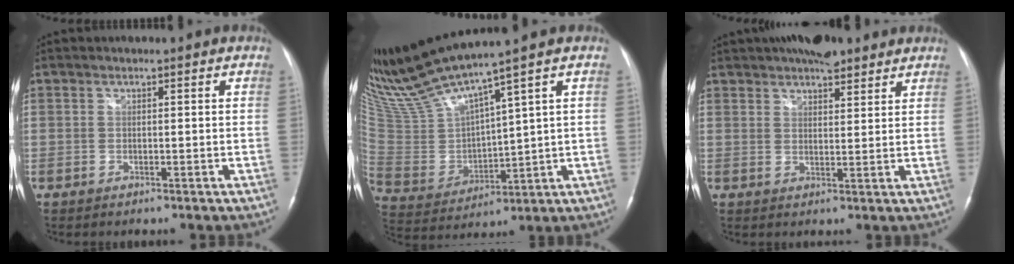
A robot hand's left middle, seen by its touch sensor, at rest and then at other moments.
{"total": 13.9, "force": [11.7, -0.7, 7.6], "torque": [-0.163, -0.011, 0.245]}
{"total": 9.6, "force": [7.6, 3.0, 5.0], "torque": [-0.079, 0.027, 0.120]}